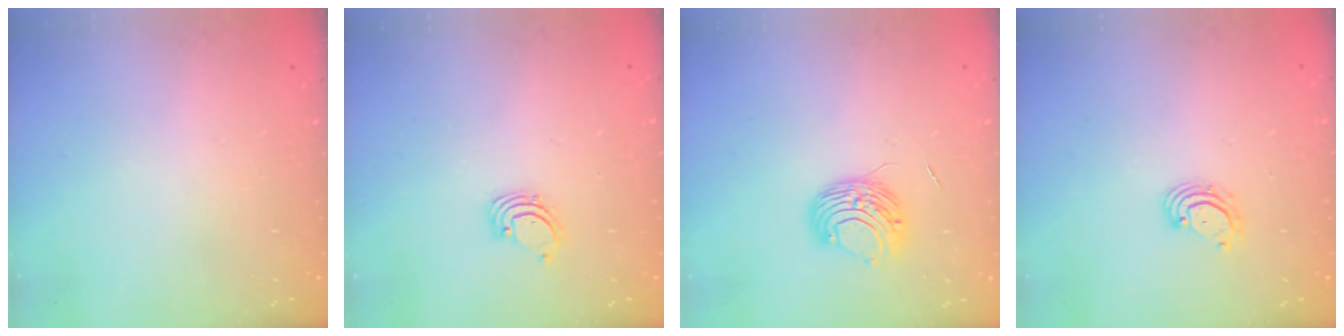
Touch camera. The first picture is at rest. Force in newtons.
{"total": 1.4, "press": 1.4, "slide": 0.1}
{"total": 8.7, "press": 8.6, "slide": 0.8}
{"total": 2.9, "press": 2.9, "slide": 0.1}